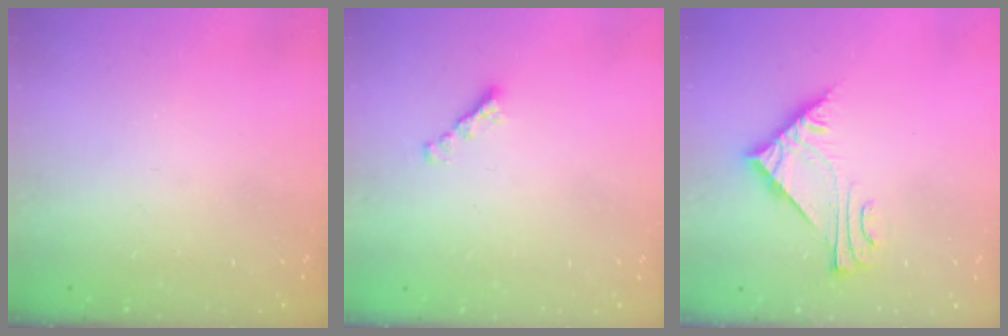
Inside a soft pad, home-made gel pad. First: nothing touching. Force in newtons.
{"total": 2.5, "press": 2.5, "slide": 0.5}
{"total": 7.0, "press": 7.0, "slide": 0.2}